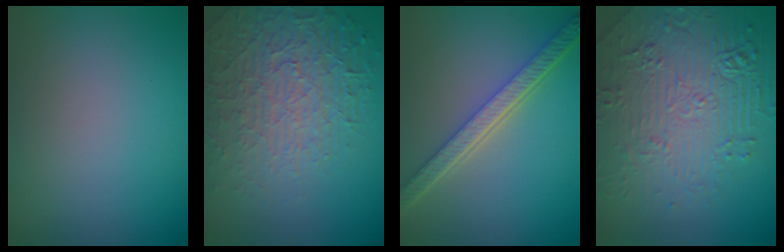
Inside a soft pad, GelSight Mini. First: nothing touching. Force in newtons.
{"total": 7.5, "press": 5.4, "slide": 5.2}
{"total": 5.4, "press": 4.1, "slide": 3.4}
{"total": 8.0, "press": 6.1, "slide": 5.1}